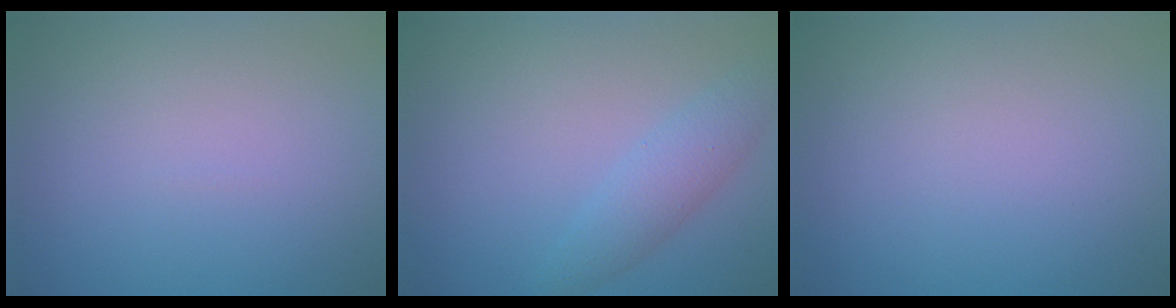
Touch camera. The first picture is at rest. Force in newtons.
{"total": 2.7, "press": 2.7, "slide": 0.1}
{"total": 0.0}